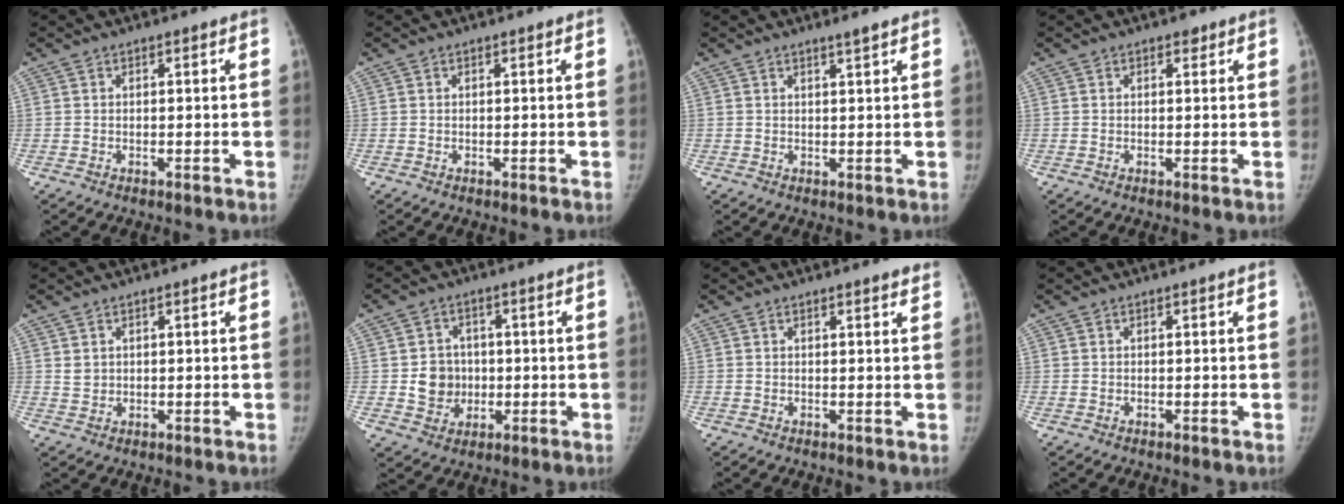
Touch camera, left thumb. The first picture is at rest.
{"total": 0.0}
{"total": 1.5, "force": [1.2, -0.2, 0.9], "torque": [-0.015, -0.011, 0.021]}
{"total": 1.1, "force": [0.7, 0.7, 0.5], "torque": [0.000, -0.003, 0.006]}
{"total": 1.6, "force": [0.8, 1.3, 0.6], "torque": [-0.003, -0.007, 0.018]}
{"total": 6.9, "force": [-0.2, 6.3, 2.7], "torque": [-0.014, 0.006, 0.000]}
{"total": 1.7, "force": [1.5, 0.1, 0.8], "torque": [-0.006, -0.005, 0.018]}
{"total": 0.0}